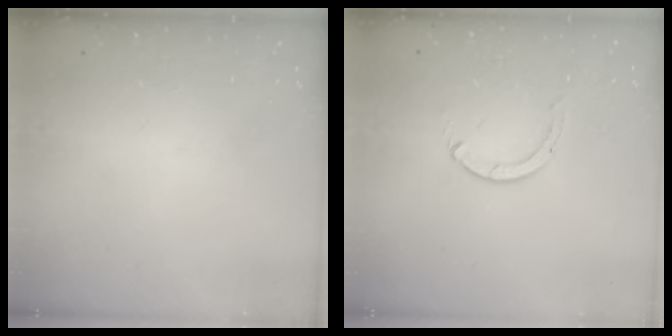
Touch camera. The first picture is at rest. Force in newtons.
{"total": 0.0}